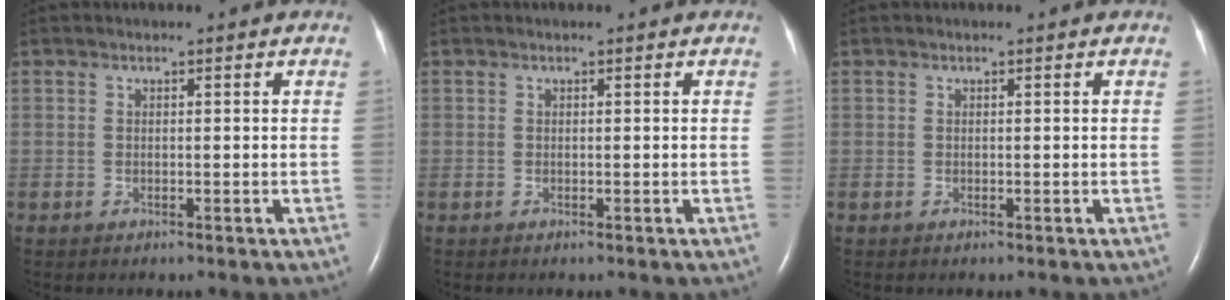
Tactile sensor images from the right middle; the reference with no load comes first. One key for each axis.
{"total": 0.0}
{"total": 0.0}